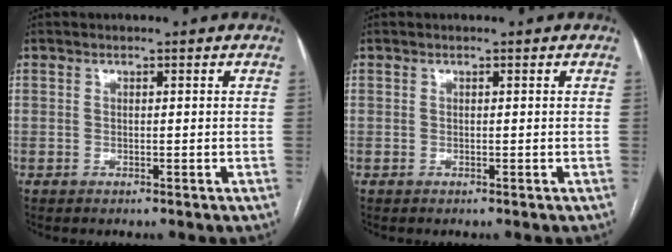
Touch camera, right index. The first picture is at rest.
{"total": 0.0}